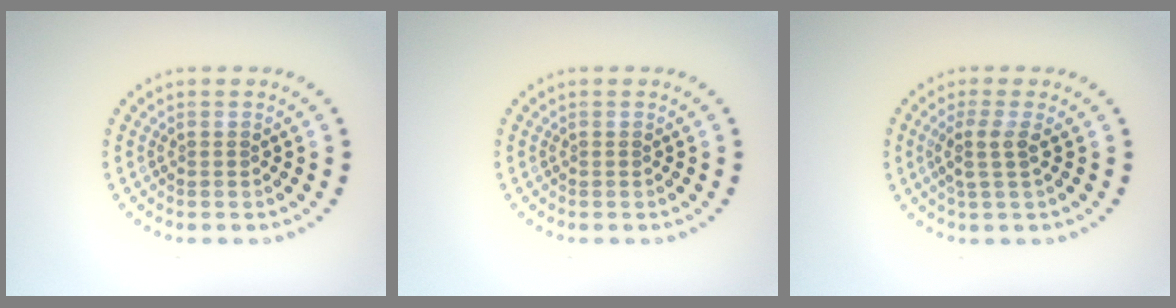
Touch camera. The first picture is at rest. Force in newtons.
{"total": 0.0}
{"total": 2.3, "press": 1.8, "slide": 1.5}